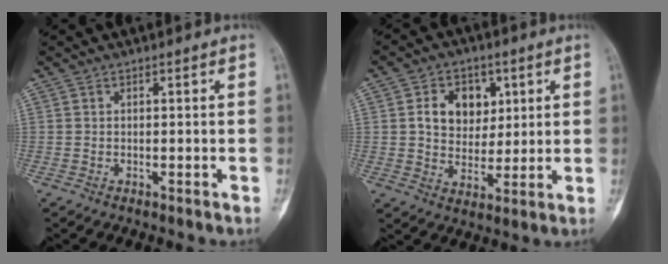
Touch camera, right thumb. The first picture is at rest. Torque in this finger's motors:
{"motor_torque": [1.01, 1.41, 0.26, -0.08, 0.15]}